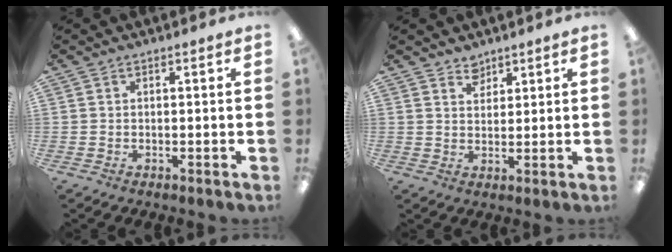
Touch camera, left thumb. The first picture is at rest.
{"total": 3.7, "force": [3.2, 1.8, 0.4], "torque": [0.001, -0.019, 0.059]}